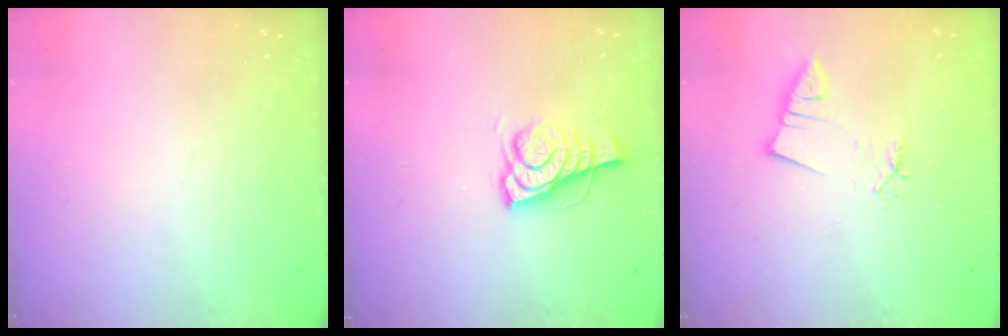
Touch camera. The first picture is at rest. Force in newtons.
{"total": 8.3, "press": 8.2, "slide": 0.4}
{"total": 2.4, "press": 2.4, "slide": 0.3}